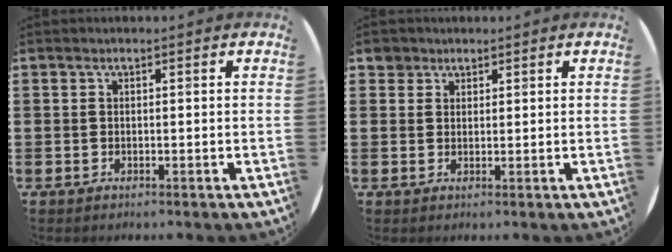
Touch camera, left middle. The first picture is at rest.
{"total": 2.0, "force": [1.6, 1.3, 0.0], "torque": [0.004, 0.003, 0.030]}